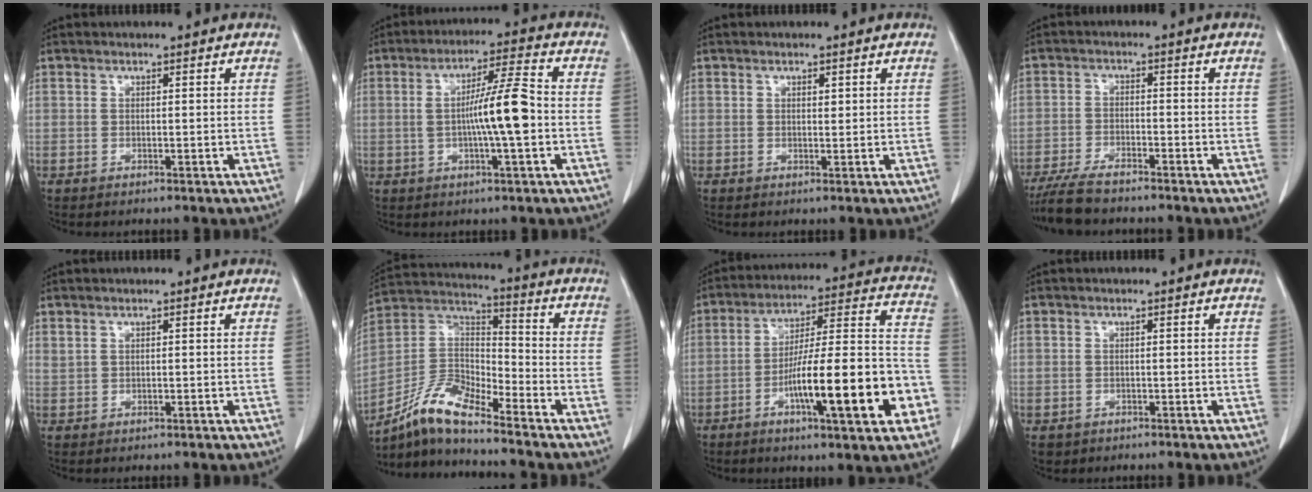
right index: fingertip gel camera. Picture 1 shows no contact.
{"total": 9.4, "force": [-0.8, 0.2, 9.3], "torque": [-0.159, 0.008, -0.019]}
{"total": 0.9, "force": [0.5, 0.4, 0.7], "torque": [-0.013, -0.002, 0.006]}
{"total": 6.3, "force": [-5.4, 1.2, 3.0], "torque": [-0.059, -0.018, -0.099]}
{"total": 0.8, "force": [0.5, 0.3, 0.5], "torque": [-0.017, 0.005, 0.015]}
{"total": 10.1, "force": [-8.6, 1.6, 5.2], "torque": [-0.122, 0.019, -0.167]}
{"total": 20.0, "force": [-7.0, 2.6, 18.5], "torque": [-0.261, 0.013, -0.102]}
{"total": 1.4, "force": [-0.4, 1.4, 0.1], "torque": [-0.008, 0.003, 0.000]}